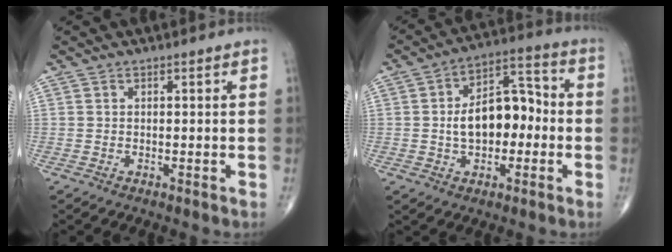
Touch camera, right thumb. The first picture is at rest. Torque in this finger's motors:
{"motor_torque": [0.97, 1.93, 1.08, -0.25, 0.07]}